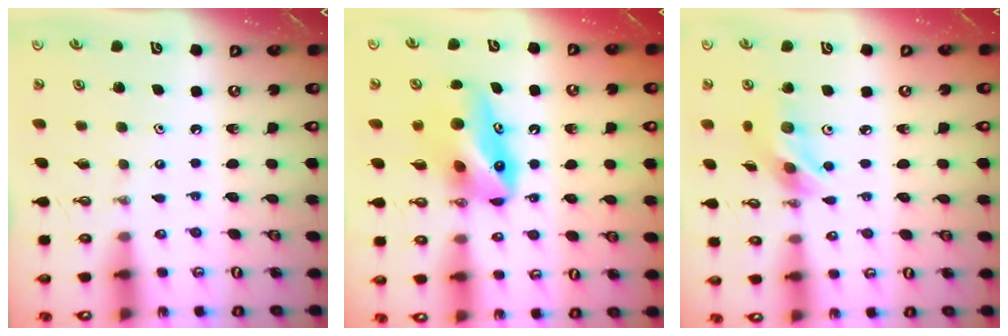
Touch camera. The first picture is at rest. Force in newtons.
{"total": 11.5, "press": 8.8, "slide": 7.5}
{"total": 11.0, "press": 11.0, "slide": 0.6}